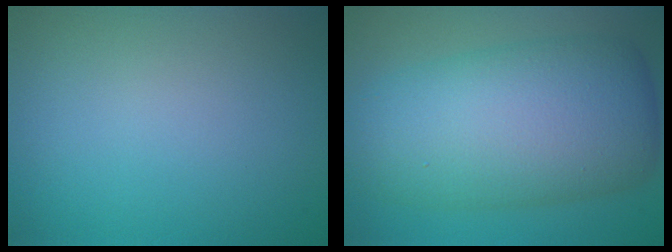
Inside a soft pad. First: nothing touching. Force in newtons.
{"total": 11.4, "press": 11.4, "slide": 0.2}